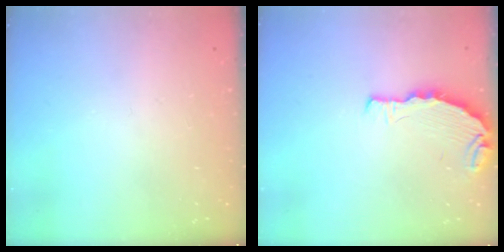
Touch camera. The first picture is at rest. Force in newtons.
{"total": 4.5, "press": 4.4, "slide": 0.8}